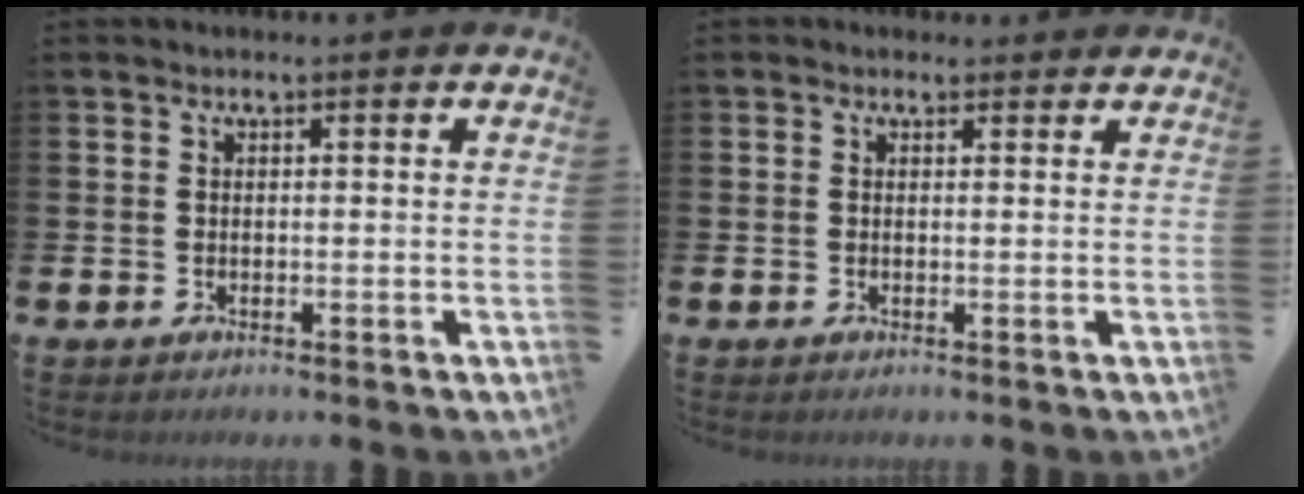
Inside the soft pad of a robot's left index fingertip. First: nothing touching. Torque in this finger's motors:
{"motor_torque": [0.04, -1.22, 0.61, 0.11]}